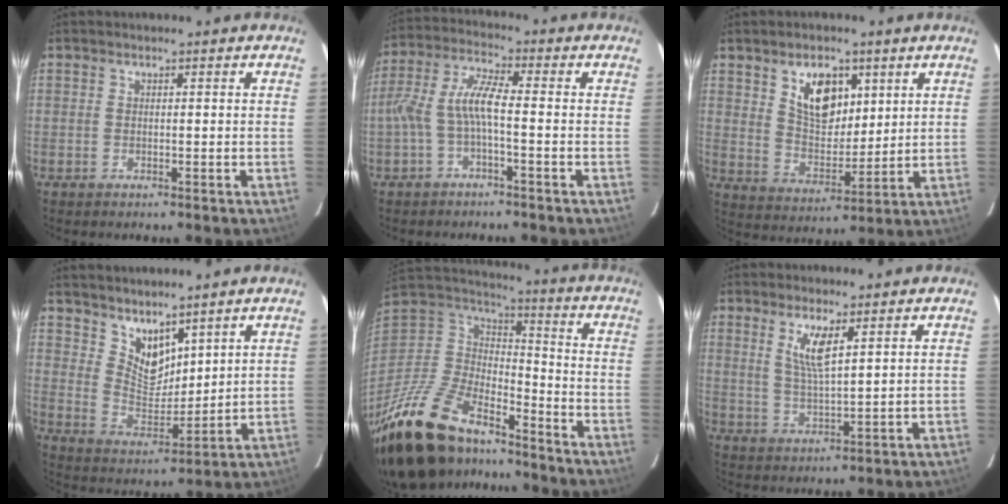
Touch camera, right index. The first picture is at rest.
{"total": 6.5, "force": [-2.0, 1.2, 6.0], "torque": [-0.140, 0.013, -0.036]}
{"total": 10.3, "force": [4.8, 6.2, 6.7], "torque": [-0.109, 0.003, 0.095]}
{"total": 7.9, "force": [6.1, 3.9, 3.1], "torque": [-0.046, -0.003, 0.124]}
{"total": 29.5, "force": [-21.9, 11.8, 15.8], "torque": [-0.339, -0.021, -0.369]}
{"total": 5.6, "force": [2.7, 1.0, 4.8], "torque": [-0.093, -0.009, 0.053]}